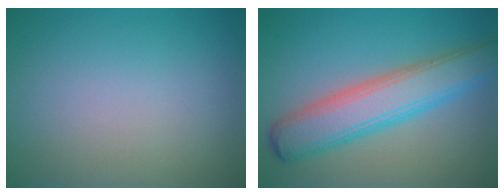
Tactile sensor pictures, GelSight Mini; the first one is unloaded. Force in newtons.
{"total": 6.5, "press": 6.5, "slide": 0.2}